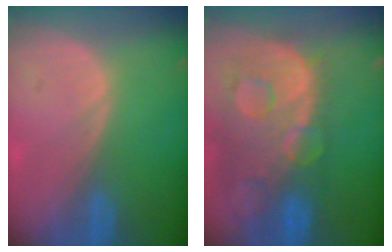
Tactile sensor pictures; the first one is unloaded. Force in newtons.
{"total": 13.7, "press": 11.1, "slide": 8.0}